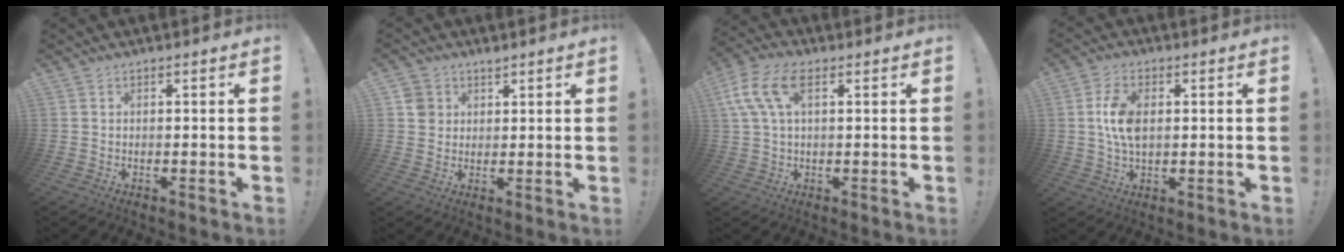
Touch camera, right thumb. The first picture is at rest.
{"total": 4.0, "force": [2.1, 3.4, 0.7], "torque": [-0.001, -0.007, 0.038]}
{"total": 10.6, "force": [3.8, 5.5, 8.3], "torque": [-0.175, 0.009, 0.078]}
{"total": 8.8, "force": [1.0, 5.3, 7.0], "torque": [-0.127, 0.000, 0.015]}